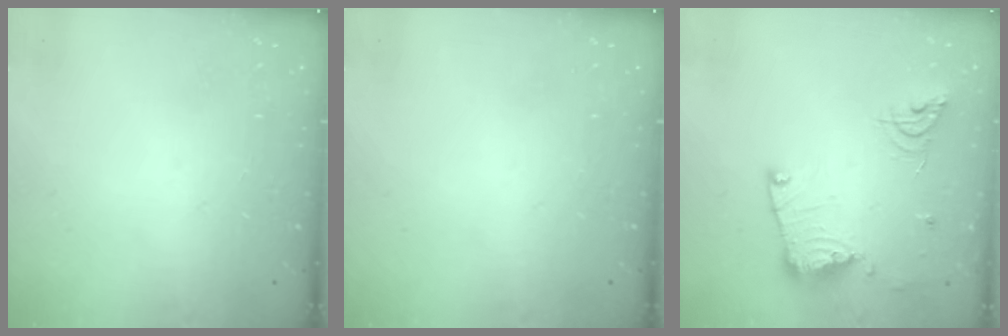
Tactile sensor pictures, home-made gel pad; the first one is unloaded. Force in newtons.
{"total": 0.0}
{"total": 15.6, "press": 15.5, "slide": 1.5}